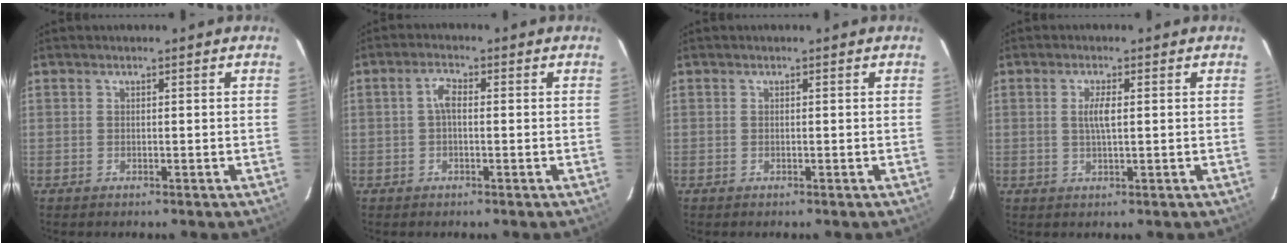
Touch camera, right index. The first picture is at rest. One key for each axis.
{"total": 2.6, "fx": 0.0, "fy": 1.2, "fz": 2.3, "tx": -0.047, "ty": 0.010, "tz": -0.001}
{"total": 0.0}
{"total": 2.8, "fx": 0.4, "fy": 0.5, "fz": 2.8, "tx": -0.055, "ty": 0.000, "tz": 0.008}